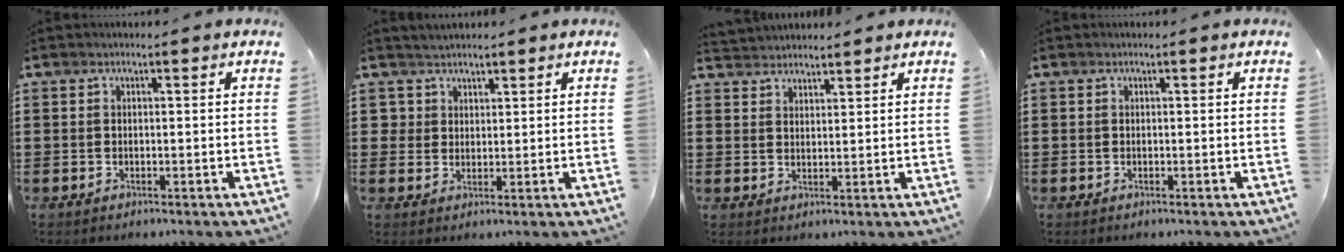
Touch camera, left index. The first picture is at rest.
{"total": 2.7, "force": [2.0, 1.8, -0.3], "torque": [-0.006, 0.007, 0.040]}
{"total": 2.5, "force": [2.4, 0.3, -0.5], "torque": [0.002, -0.004, 0.048]}
{"total": 0.0}